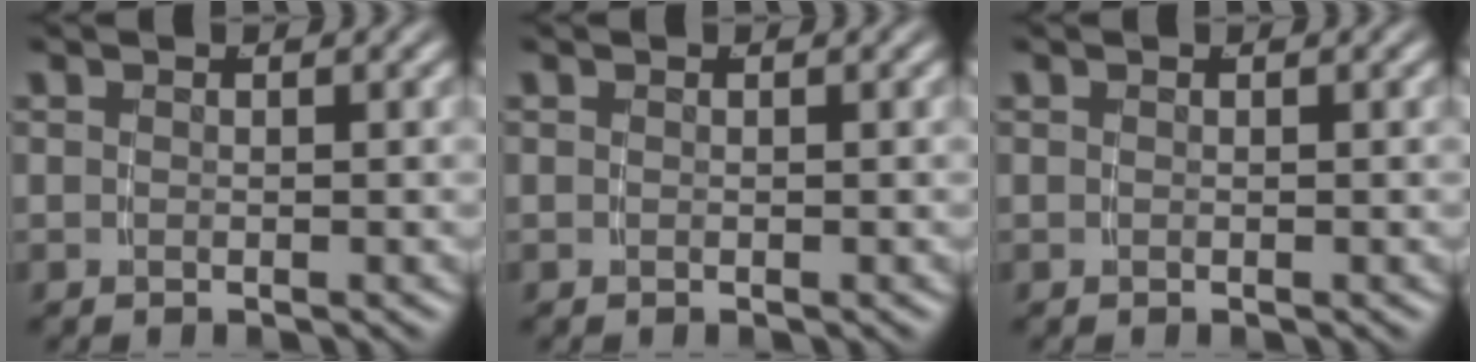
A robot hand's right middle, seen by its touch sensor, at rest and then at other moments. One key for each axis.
{"total": 0.0}
{"total": 0.0}